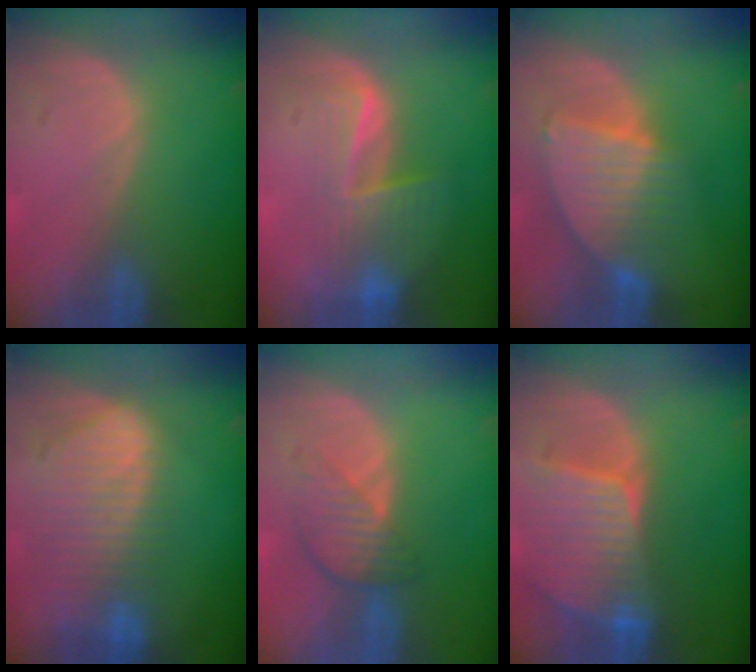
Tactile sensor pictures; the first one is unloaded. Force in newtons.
{"total": 6.7, "press": 6.3, "slide": 2.3}
{"total": 7.6, "press": 6.9, "slide": 3.3}
{"total": 10.1, "press": 8.5, "slide": 5.4}
{"total": 4.7, "press": 4.2, "slide": 2.1}
{"total": 9.3, "press": 8.1, "slide": 4.4}